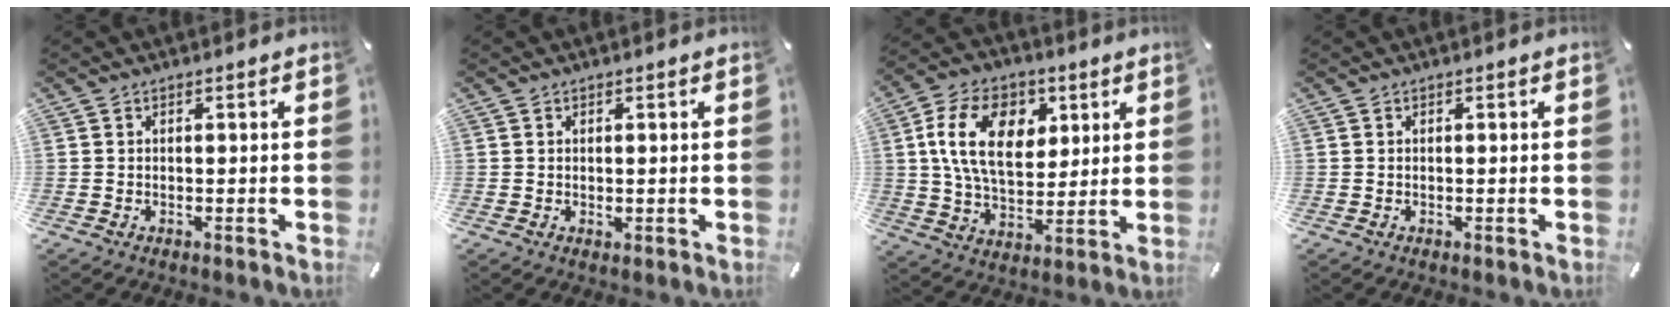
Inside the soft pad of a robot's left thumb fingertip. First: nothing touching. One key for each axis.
{"total": 0.5, "fx": 0.1, "fy": 0.4, "fz": 0.3, "tx": -0.005, "ty": 0.001, "tz": 0.002}
{"total": 16.1, "fx": 4.6, "fy": 10.9, "fz": 11.0, "tx": -0.196, "ty": 0.014, "tz": 0.081}
{"total": 0.0}